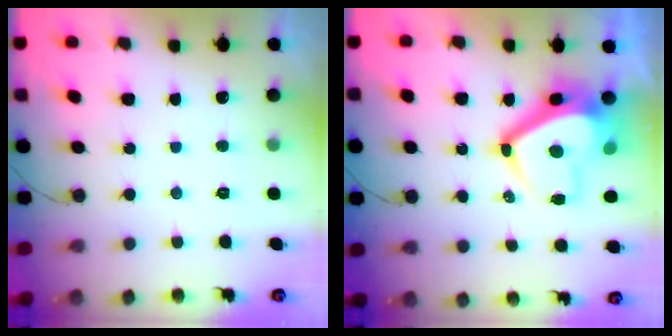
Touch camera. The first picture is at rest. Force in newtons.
{"total": 12.9, "press": 12.9, "slide": 1.6}